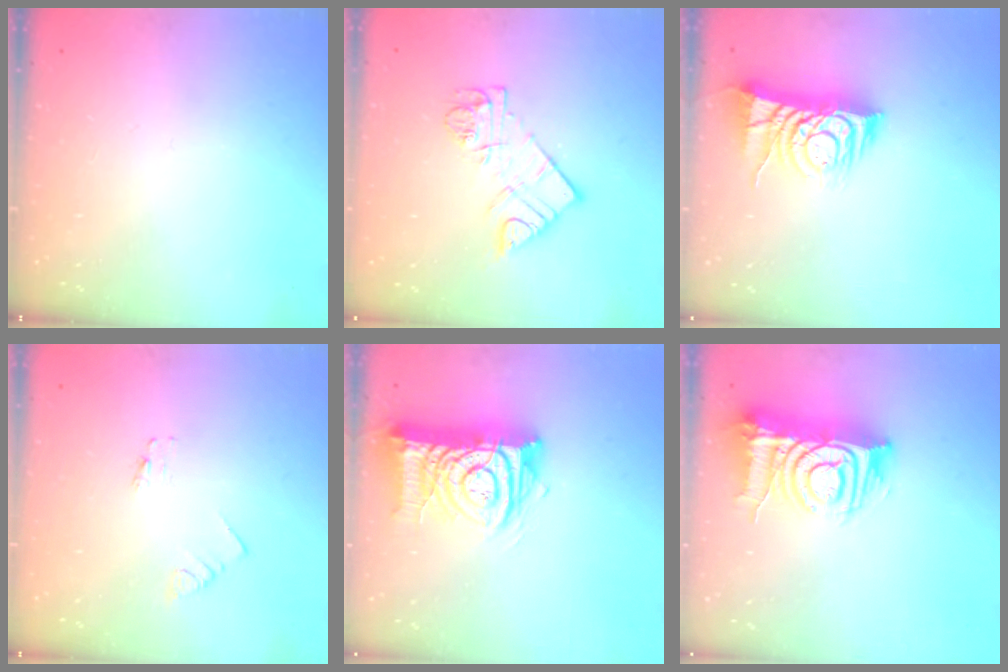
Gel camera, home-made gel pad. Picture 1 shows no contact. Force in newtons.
{"total": 10.6, "press": 10.6, "slide": 1.1}
{"total": 9.4, "press": 9.4, "slide": 1.0}
{"total": 0.0}
{"total": 12.7, "press": 12.6, "slide": 1.9}
{"total": 14.6, "press": 14.5, "slide": 1.5}